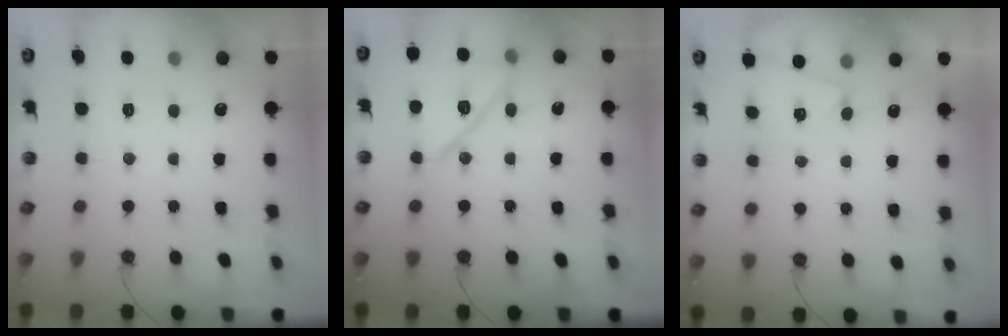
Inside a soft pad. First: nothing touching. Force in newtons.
{"total": 13.9, "press": 13.9, "slide": 0.3}
{"total": 1.7, "press": 1.3, "slide": 1.0}